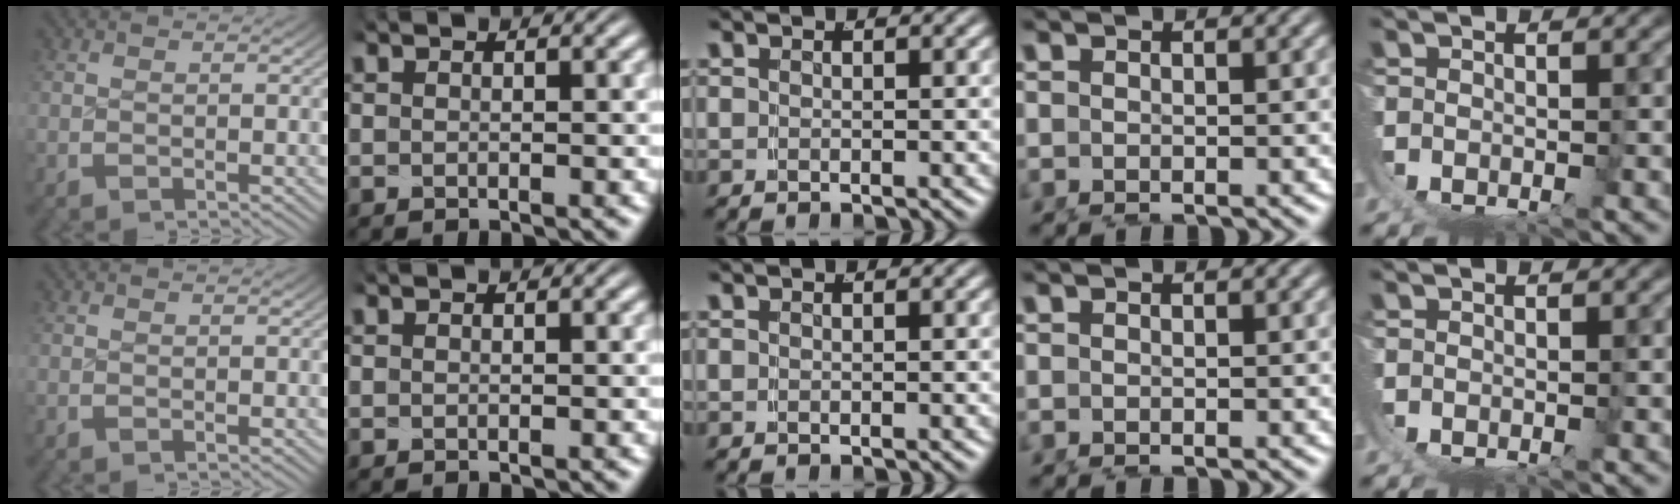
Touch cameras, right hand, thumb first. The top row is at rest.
{}